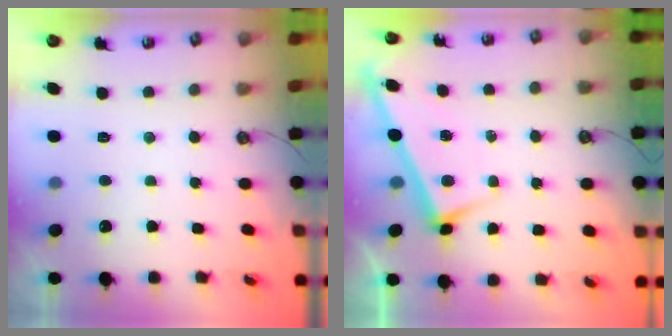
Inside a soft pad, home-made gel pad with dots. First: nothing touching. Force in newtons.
{"total": 3.0, "press": 3.0, "slide": 0.2}